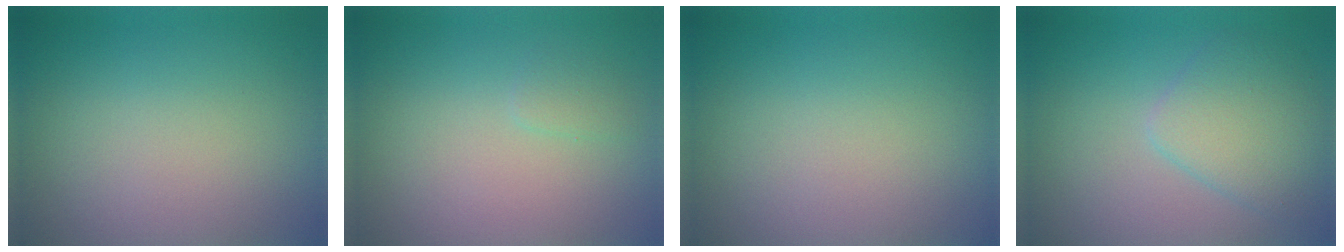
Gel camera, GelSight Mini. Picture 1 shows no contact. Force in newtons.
{"total": 0.8, "press": 0.8, "slide": 0.0}
{"total": 0.0}
{"total": 4.0, "press": 4.0, "slide": 0.0}